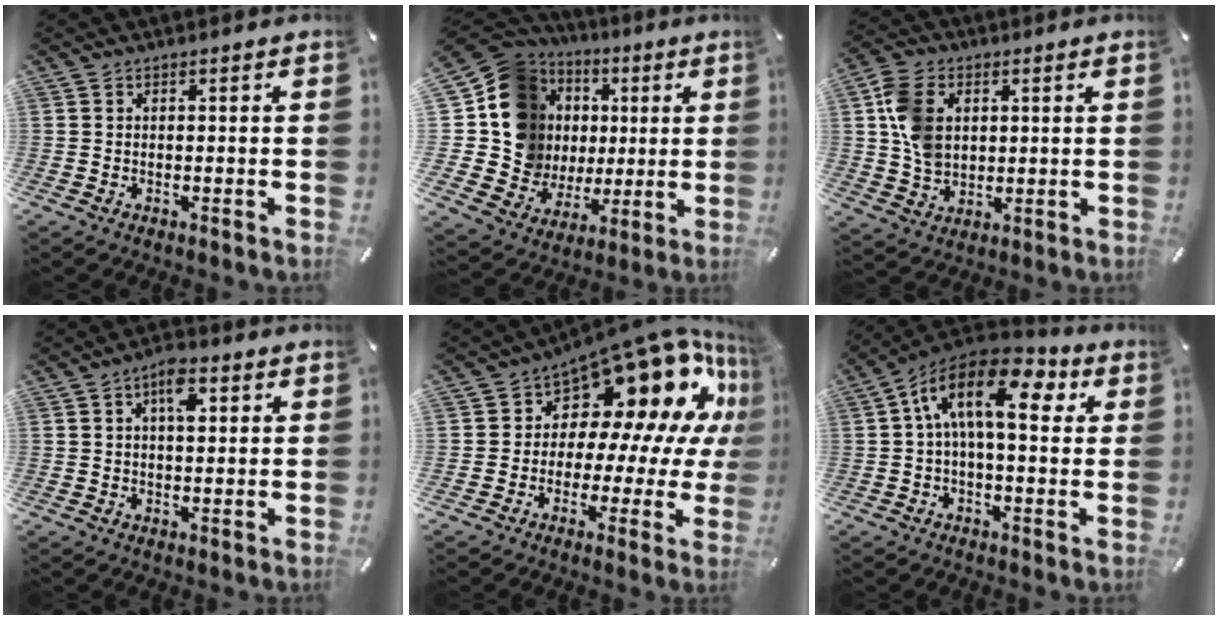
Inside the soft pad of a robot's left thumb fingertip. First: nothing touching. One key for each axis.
{"total": 18.2, "fx": 3.6, "fy": 16.1, "fz": 7.6, "tx": -0.156, "ty": -0.038, "tz": 0.088}
{"total": 9.9, "fx": 2.3, "fy": 7.5, "fz": 5.9, "tx": -0.136, "ty": 0.003, "tz": 0.042}
{"total": 6.3, "fx": 2.1, "fy": 3.1, "fz": 5.0, "tx": -0.071, "ty": -0.002, "tz": 0.029}
{"total": 16.8, "fx": 10.6, "fy": 8.8, "fz": 9.6, "tx": -0.145, "ty": -0.102, "tz": 0.181}
{"total": 17.0, "fx": 4.5, "fy": 7.9, "fz": 14.4, "tx": -0.260, "ty": -0.013, "tz": 0.069}